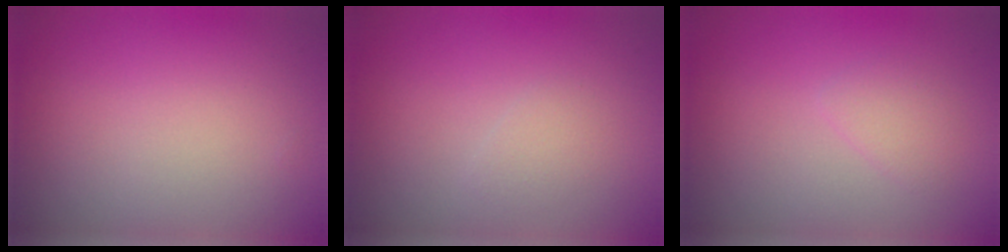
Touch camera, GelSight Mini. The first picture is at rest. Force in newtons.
{"total": 0.9, "press": 0.9, "slide": 0.0}
{"total": 1.3, "press": 1.3, "slide": 0.1}